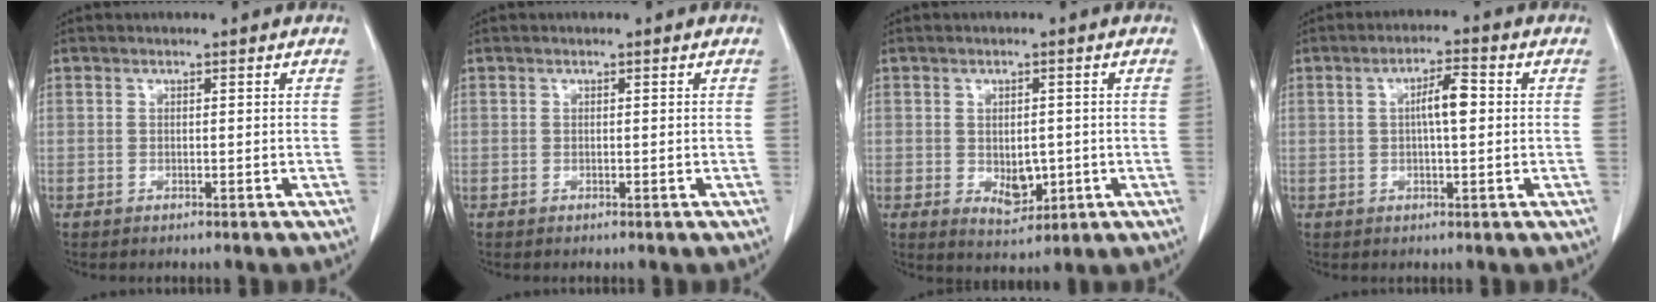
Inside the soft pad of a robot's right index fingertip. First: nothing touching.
{"total": 0.0}
{"total": 4.8, "force": [-0.8, 3.0, 3.7], "torque": [-0.056, -0.006, 0.003]}
{"total": 4.7, "force": [0.5, 0.9, 4.6], "torque": [-0.081, 0.009, 0.005]}